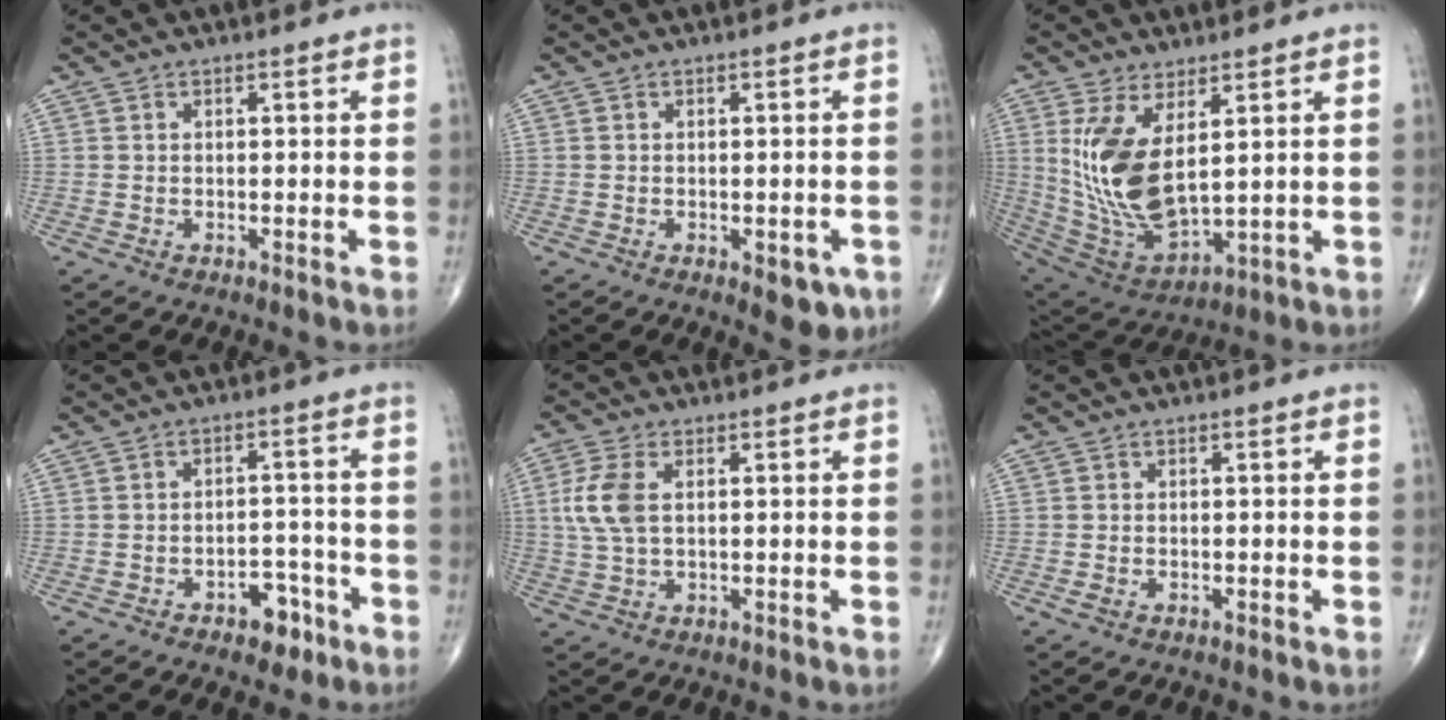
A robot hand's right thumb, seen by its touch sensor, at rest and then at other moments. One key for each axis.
{"total": 4.6, "fx": -1.9, "fy": 2.4, "fz": 3.5, "tx": -0.020, "ty": -0.001, "tz": -0.019}
{"total": 15.2, "fx": 3.6, "fy": 7.1, "fz": 13.0, "tx": -0.255, "ty": -0.029, "tz": 0.096}
{"total": 5.6, "fx": -3.4, "fy": 3.3, "fz": 3.0, "tx": -0.016, "ty": 0.033, "tz": -0.046}
{"total": 6.7, "fx": 1.2, "fy": 3.6, "fz": 5.5, "tx": -0.136, "ty": 0.006, "tz": 0.023}
{"total": 0.9, "fx": -0.4, "fy": 0.6, "fz": 0.5, "tx": -0.014, "ty": 0.004, "tz": -0.005}